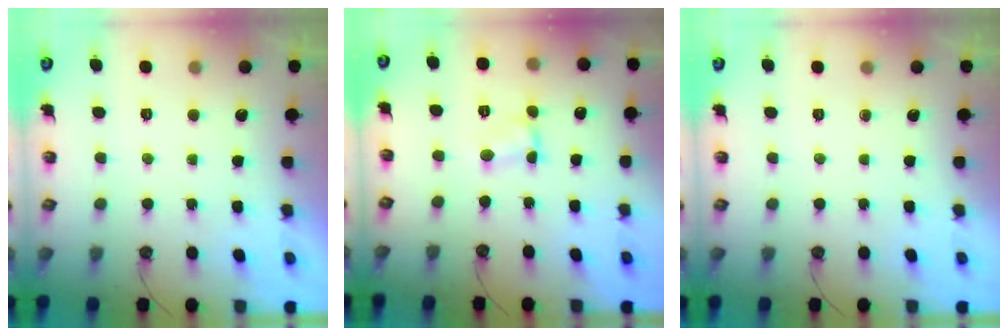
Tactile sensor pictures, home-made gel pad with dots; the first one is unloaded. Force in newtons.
{"total": 2.5, "press": 2.5, "slide": 0.3}
{"total": 0.0}